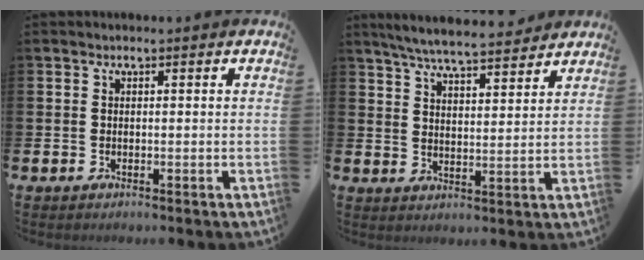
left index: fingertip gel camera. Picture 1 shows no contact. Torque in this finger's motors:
{"motor_torque": [1.23, -0.90, 0.60, 0.17]}